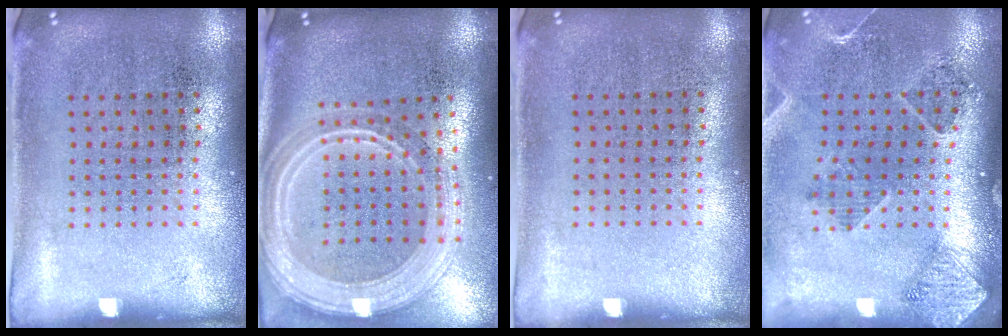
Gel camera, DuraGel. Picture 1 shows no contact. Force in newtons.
{"total": 3.0, "press": 2.4, "slide": 1.7}
{"total": 0.0}
{"total": 1.6, "press": 1.5, "slide": 0.4}